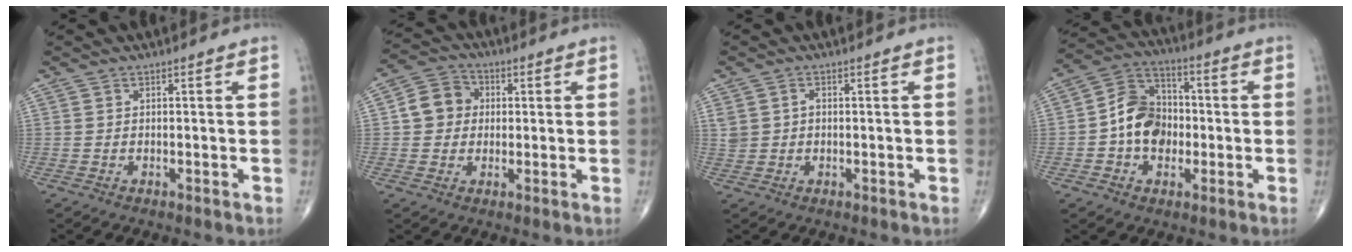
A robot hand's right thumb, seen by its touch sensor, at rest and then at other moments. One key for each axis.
{"total": 7.3, "fx": 0.7, "fy": 6.5, "fz": 3.3, "tx": -0.039, "ty": 0.013, "tz": 0.000}
{"total": 3.0, "fx": 0.4, "fy": 2.5, "fz": 1.7, "tx": -0.032, "ty": 0.010, "tz": 0.013}
{"total": 11.3, "fx": -1.3, "fy": 8.8, "fz": 6.9, "tx": -0.090, "ty": 0.033, "tz": -0.034}